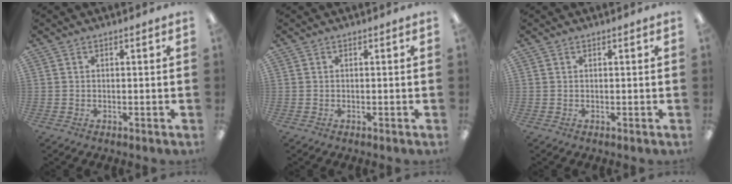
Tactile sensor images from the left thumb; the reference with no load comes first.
{"total": 0.0}
{"total": 0.5, "force": [0.3, 0.3, 0.3], "torque": [-0.006, 0.003, 0.005]}